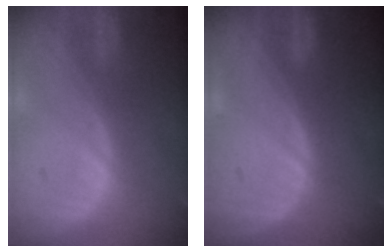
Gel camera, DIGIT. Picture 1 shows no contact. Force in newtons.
{"total": 0.0}